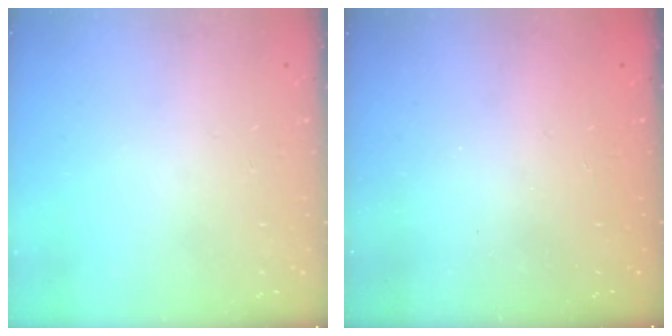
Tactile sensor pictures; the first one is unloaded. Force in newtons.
{"total": 2.4, "press": 2.3, "slide": 0.8}